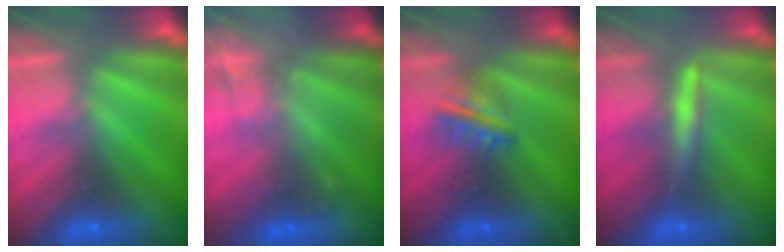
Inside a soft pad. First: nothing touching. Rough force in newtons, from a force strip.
{"total": 2.1}
{"total": 2.8}
{"total": 2.4}